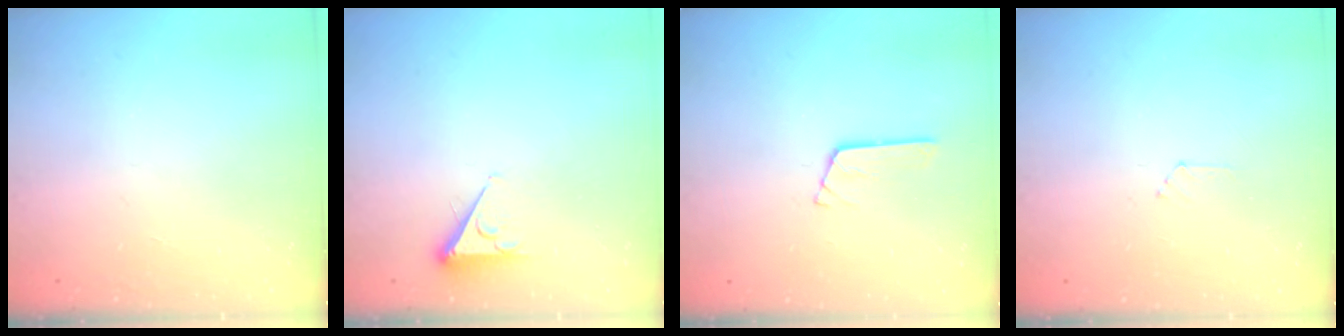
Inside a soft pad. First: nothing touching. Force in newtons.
{"total": 3.7, "press": 3.6, "slide": 0.6}
{"total": 3.0, "press": 2.9, "slide": 0.4}
{"total": 2.3, "press": 2.3, "slide": 0.3}